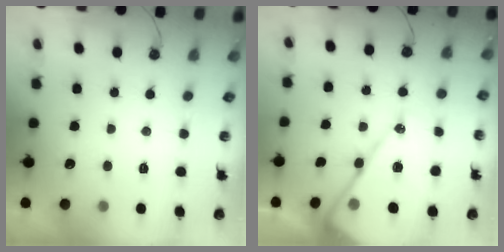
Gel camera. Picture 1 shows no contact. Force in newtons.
{"total": 16.5, "press": 16.4, "slide": 1.7}